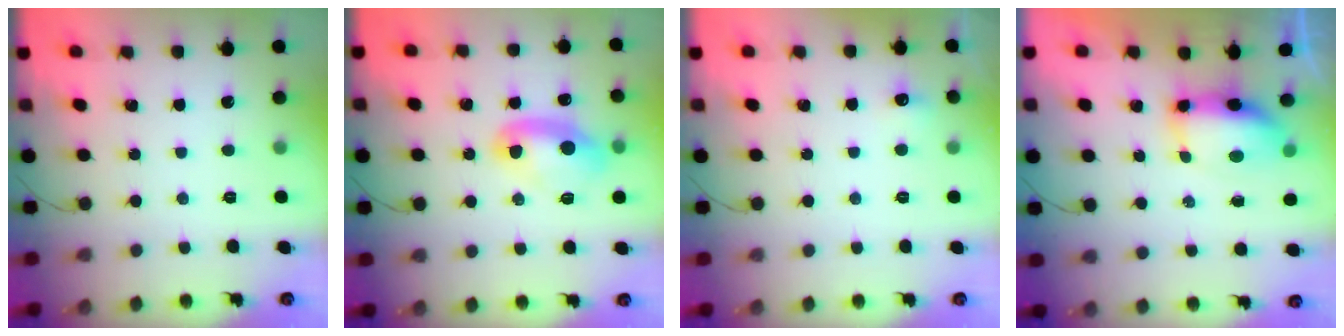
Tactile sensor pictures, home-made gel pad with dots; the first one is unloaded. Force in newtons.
{"total": 14.4, "press": 10.9, "slide": 9.5}
{"total": 4.3, "press": 4.1, "slide": 1.2}
{"total": 7.5, "press": 7.4, "slide": 1.4}